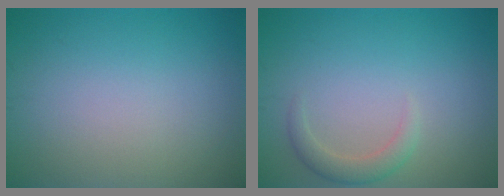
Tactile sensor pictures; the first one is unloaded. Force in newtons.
{"total": 2.0, "press": 2.0, "slide": 0.2}